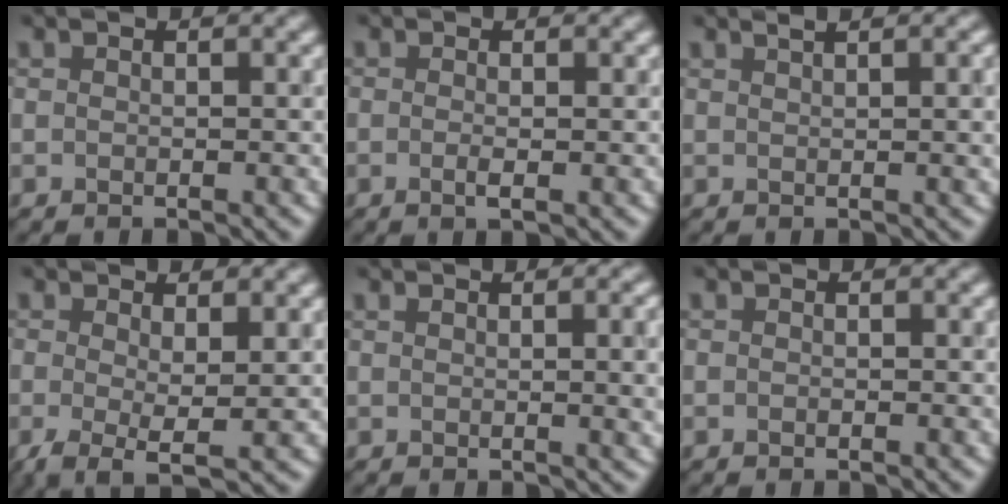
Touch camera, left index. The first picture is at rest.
{"total": 1.1, "force": [-0.1, 0.4, 1.0], "torque": [-0.014, 0.003, -0.009]}
{"total": 4.1, "force": [1.5, 1.4, 3.5], "torque": [-0.021, 0.019, 0.007]}
{"total": 4.0, "force": [-0.3, 1.4, 3.8], "torque": [-0.079, -0.008, -0.006]}
{"total": 4.7, "force": [0.5, 2.0, 4.3], "torque": [-0.022, 0.016, 0.004]}
{"total": 0.0}